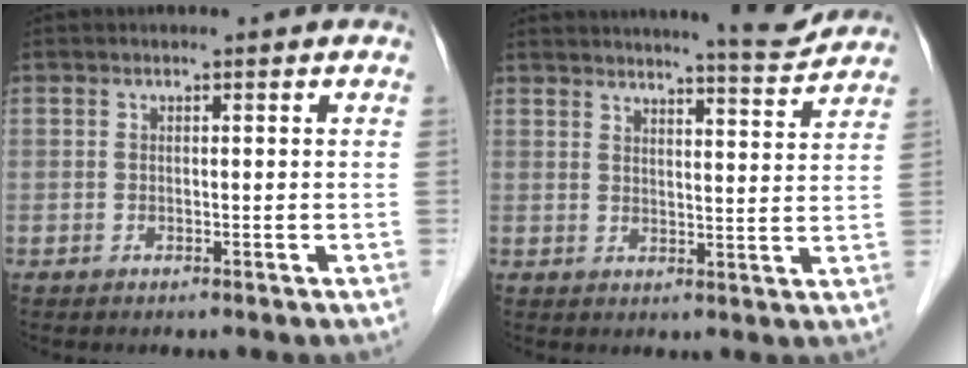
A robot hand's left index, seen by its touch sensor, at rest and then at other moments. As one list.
[{"total": 8.1, "force": [7.8, -0.2, 2.3], "torque": [-0.042, -0.012, 0.099]}]